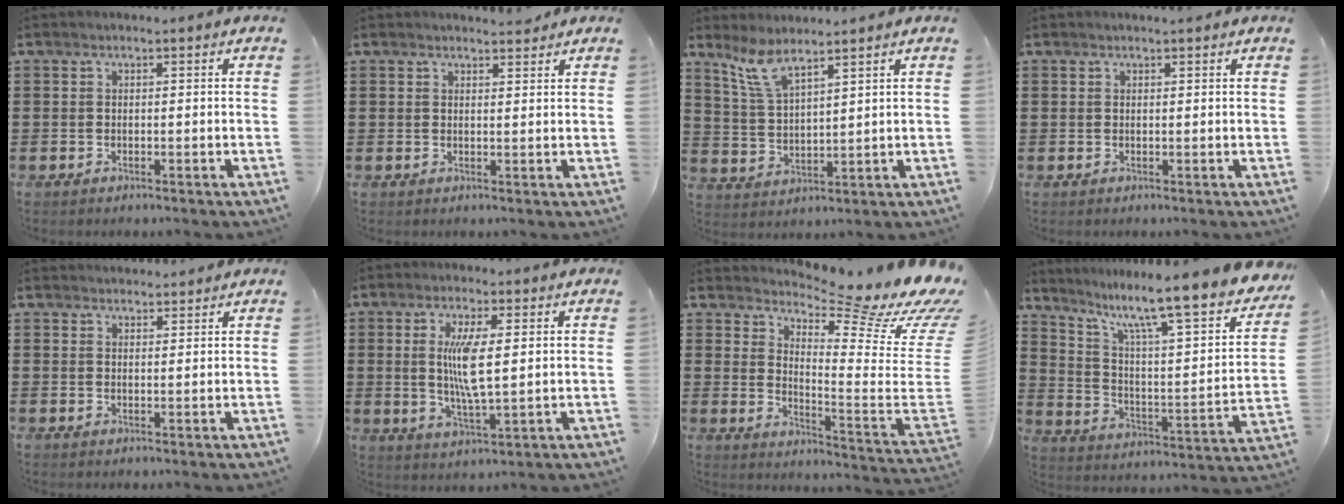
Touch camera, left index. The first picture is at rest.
{"total": 2.2, "force": [2.1, 0.6, 0.2], "torque": [-0.009, 0.001, 0.041]}
{"total": 6.3, "force": [5.0, 1.0, 3.7], "torque": [-0.087, -0.009, 0.091]}
{"total": 0.9, "force": [0.8, 0.3, 0.2], "torque": [-0.005, 0.002, 0.016]}
{"total": 2.0, "force": [2.0, 0.3, -0.1], "torque": [-0.003, -0.001, 0.039]}
{"total": 7.1, "force": [1.4, 1.7, 6.7], "torque": [-0.139, -0.001, 0.020]}
{"total": 9.6, "force": [7.7, 1.3, 5.6], "torque": [-0.092, -0.078, 0.122]}
{"total": 12.2, "force": [9.3, 1.6, 7.8], "torque": [-0.154, -0.076, 0.145]}